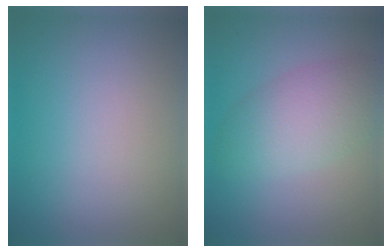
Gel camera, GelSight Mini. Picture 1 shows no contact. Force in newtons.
{"total": 5.1, "press": 5.1, "slide": 0.3}